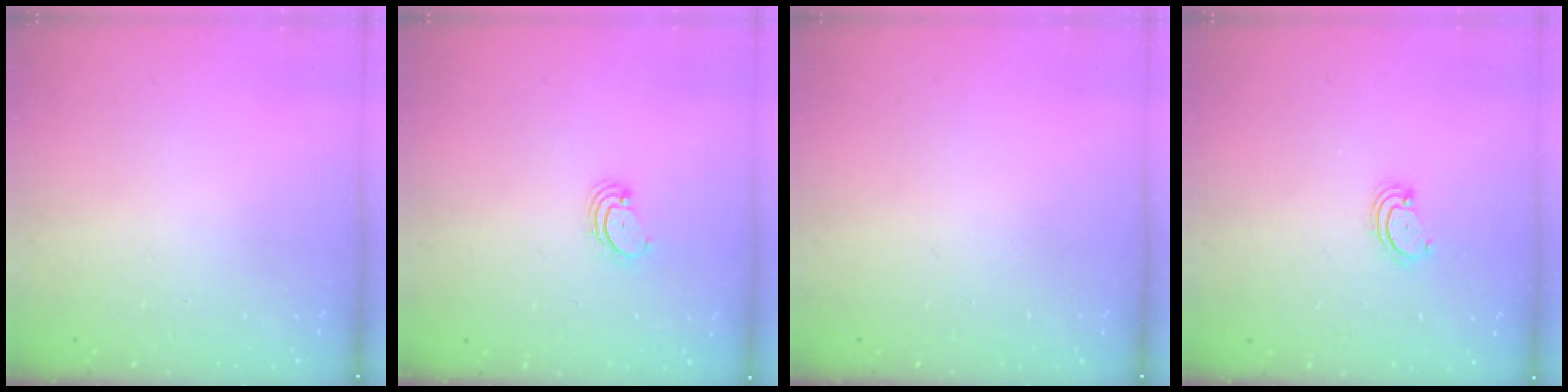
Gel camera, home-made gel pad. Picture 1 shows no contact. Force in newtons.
{"total": 2.7, "press": 2.7, "slide": 0.3}
{"total": 0.0}
{"total": 2.5, "press": 2.5, "slide": 0.3}